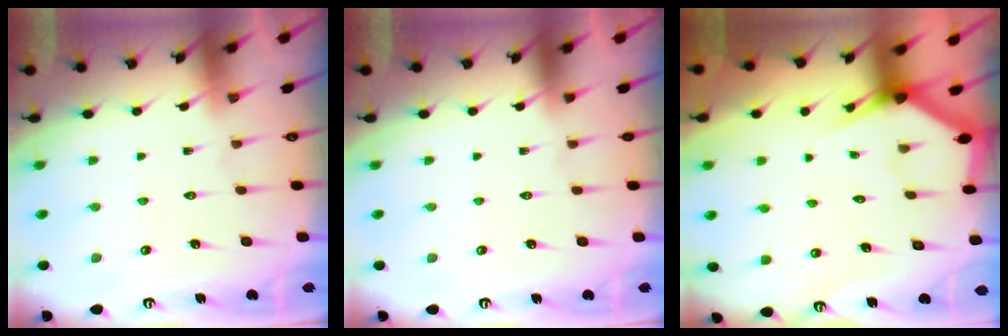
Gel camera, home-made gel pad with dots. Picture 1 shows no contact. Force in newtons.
{"total": 0.0}
{"total": 3.1, "press": 3.1, "slide": 0.1}